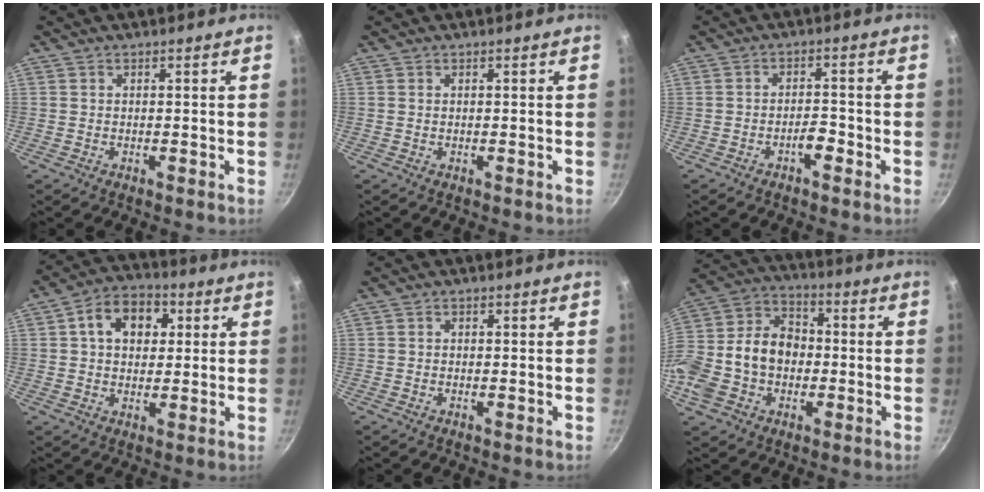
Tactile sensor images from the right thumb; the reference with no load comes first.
{"total": 0.0}
{"total": 3.2, "force": [-1.9, 1.3, 2.3], "torque": [-0.027, 0.022, -0.030]}
{"total": 10.5, "force": [2.7, 7.6, 6.6], "torque": [-0.073, 0.013, 0.029]}
{"total": 0.6, "force": [-0.1, 0.5, 0.2], "torque": [-0.002, 0.003, -0.002]}
{"total": 19.7, "force": [-2.5, 15.1, 12.5], "torque": [-0.234, 0.059, -0.050]}